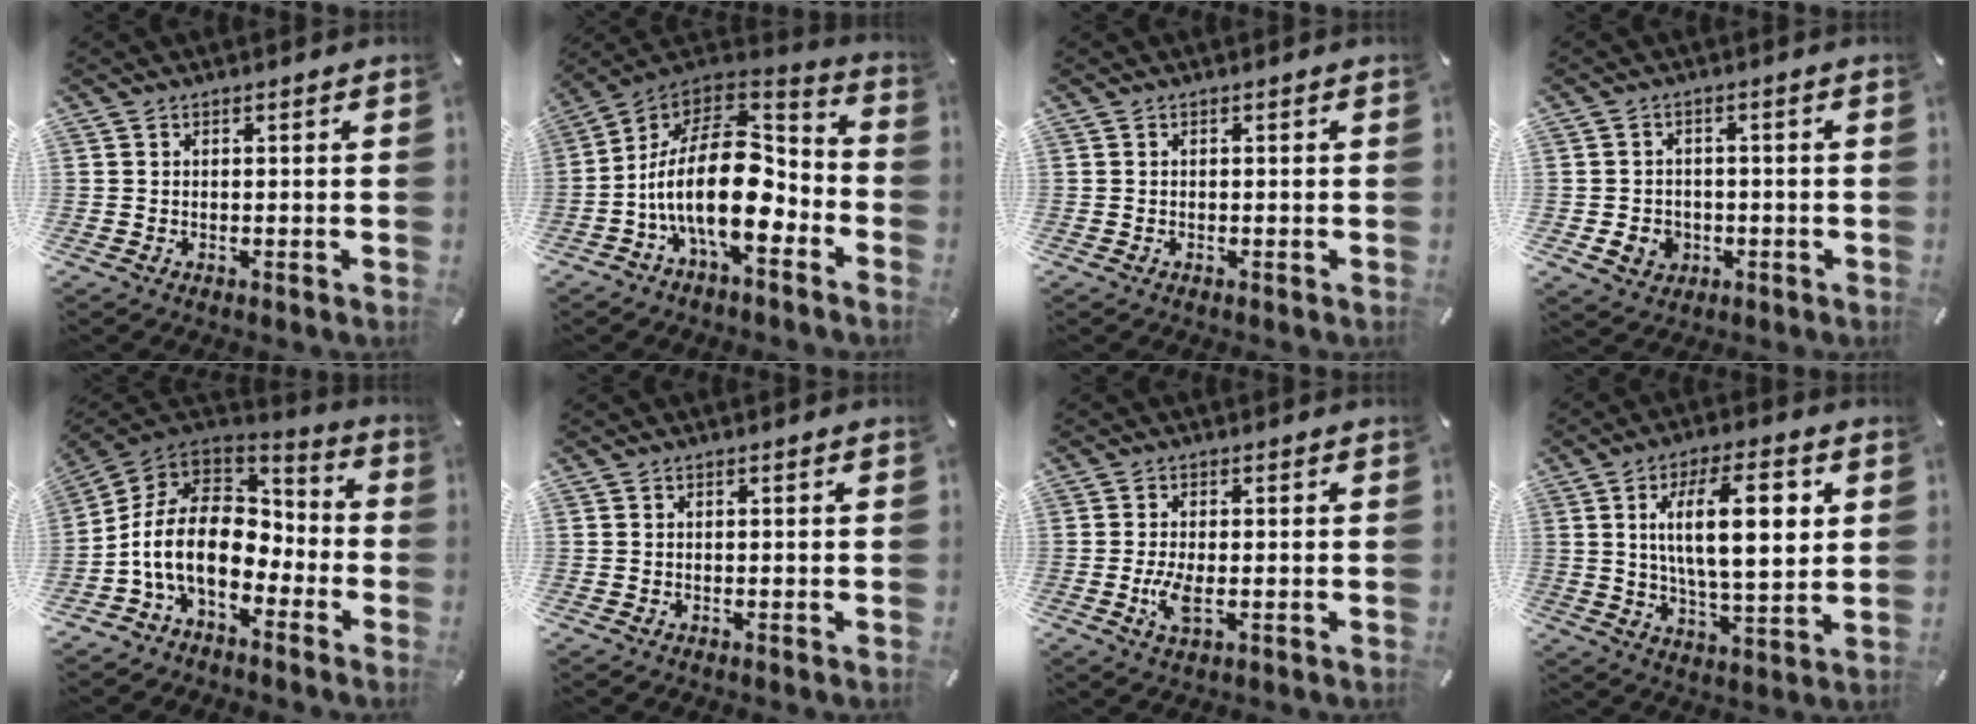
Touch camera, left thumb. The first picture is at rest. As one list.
[{"total": 21.7, "force": [-4.1, 11.9, 17.7], "torque": [-0.343, -0.003, -0.069]}, {"total": 0.0}, {"total": 4.9, "force": [-1.1, 4.6, 1.4], "torque": [-0.015, 0.003, -0.020]}, {"total": 15.8, "force": [-4.6, 11.1, 10.4], "torque": [-0.225, 0.018, -0.078]}, {"total": 0.0}, {"total": 4.8, "force": [-0.8, 1.9, 4.3], "torque": [-0.106, -0.009, -0.021]}, {"total": 16.7, "force": [4.6, 6.6, 14.7], "torque": [-0.238, 0.002, 0.070]}]